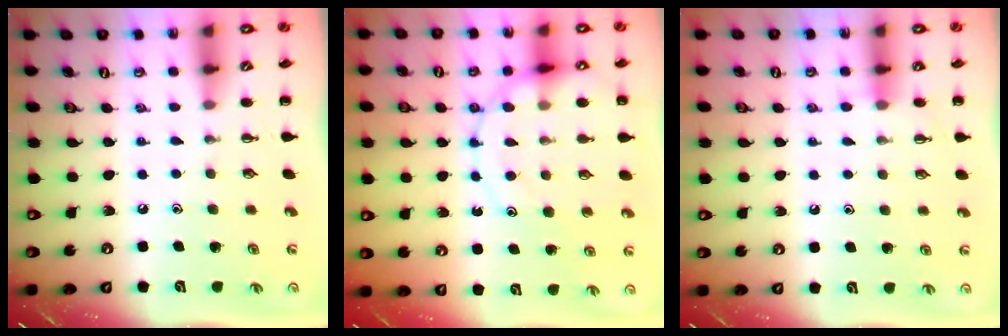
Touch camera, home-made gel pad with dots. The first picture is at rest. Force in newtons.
{"total": 15.1, "press": 14.8, "slide": 2.7}
{"total": 5.5, "press": 5.3, "slide": 1.5}